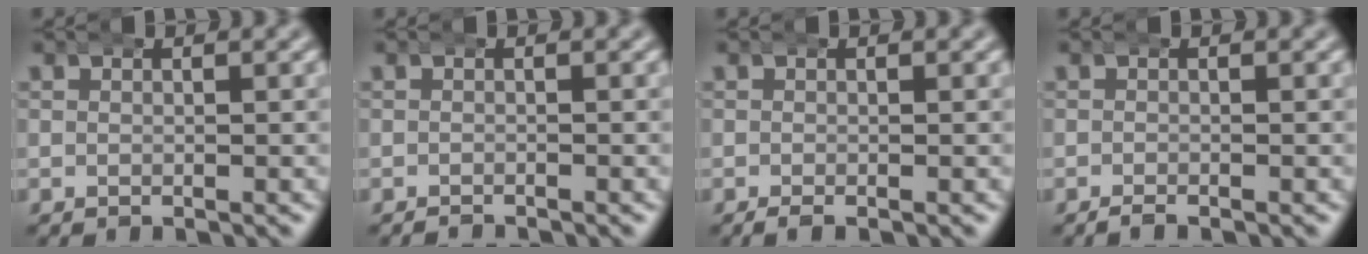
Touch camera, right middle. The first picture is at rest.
{"total": 0.8, "force": [-0.8, -0.1, -0.1], "torque": [-0.003, -0.007, -0.012]}
{"total": 0.8, "force": [-0.6, 0.1, 0.5], "torque": [-0.013, -0.004, -0.009]}
{"total": 0.8, "force": [-0.8, 0.0, 0.3], "torque": [-0.010, -0.004, -0.013]}